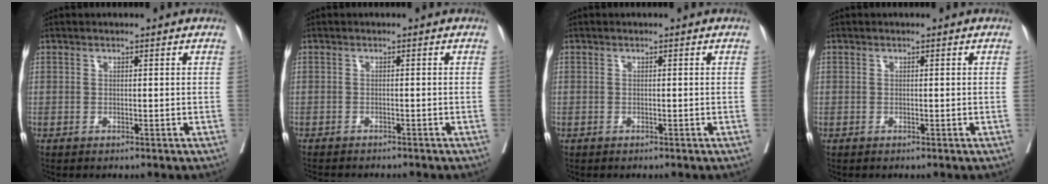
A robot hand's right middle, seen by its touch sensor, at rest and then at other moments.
{"total": 6.6, "force": [-5.9, 1.4, 2.6], "torque": [-0.032, -0.004, -0.079]}
{"total": 0.0}
{"total": 0.0}